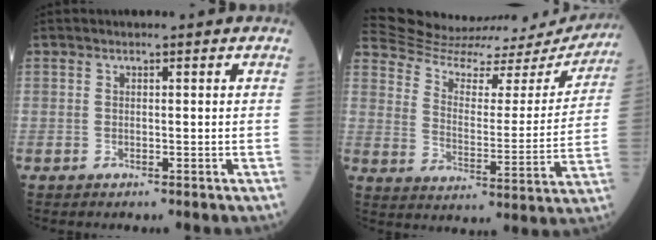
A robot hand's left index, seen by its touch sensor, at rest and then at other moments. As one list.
[{"total": 23.9, "force": [23.2, 3.9, 3.8], "torque": [-0.066, -0.069, 0.308]}]